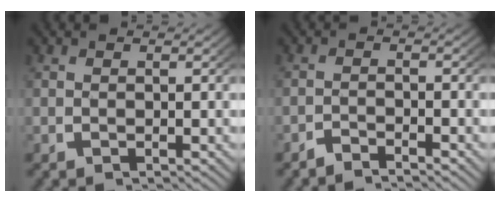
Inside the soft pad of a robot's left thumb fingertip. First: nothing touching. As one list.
[{"total": 1.7, "force": [-1.7, 0.2, 0.2], "torque": [0.002, -0.002, -0.037]}]